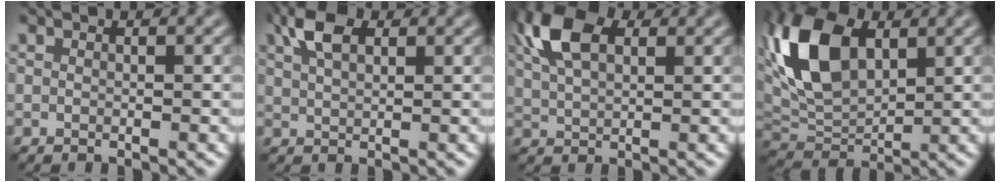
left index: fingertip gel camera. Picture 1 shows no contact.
{"total": 4.0, "force": [2.2, 2.0, 2.8], "torque": [-0.064, 0.013, 0.041]}
{"total": 7.7, "force": [3.5, 4.0, 5.6], "torque": [-0.136, 0.026, 0.057]}
{"total": 11.1, "force": [3.7, 6.2, 8.5], "torque": [-0.197, 0.025, 0.064]}